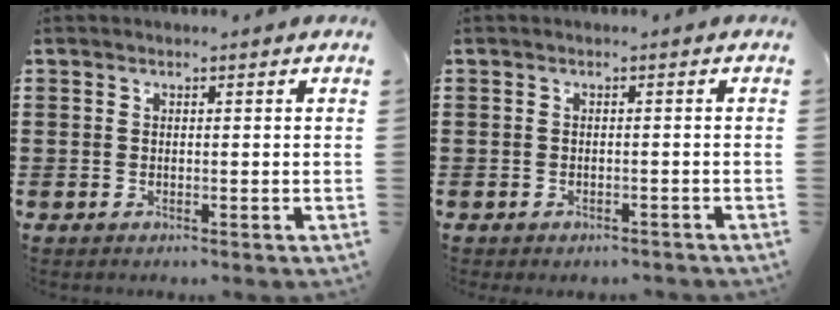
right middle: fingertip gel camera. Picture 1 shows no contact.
{"total": 0.8, "force": [-0.7, 0.2, 0.1], "torque": [-0.005, -0.001, -0.015]}